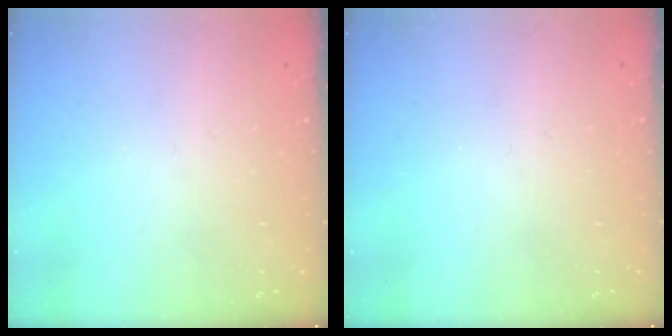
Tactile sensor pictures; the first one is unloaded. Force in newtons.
{"total": 0.0}